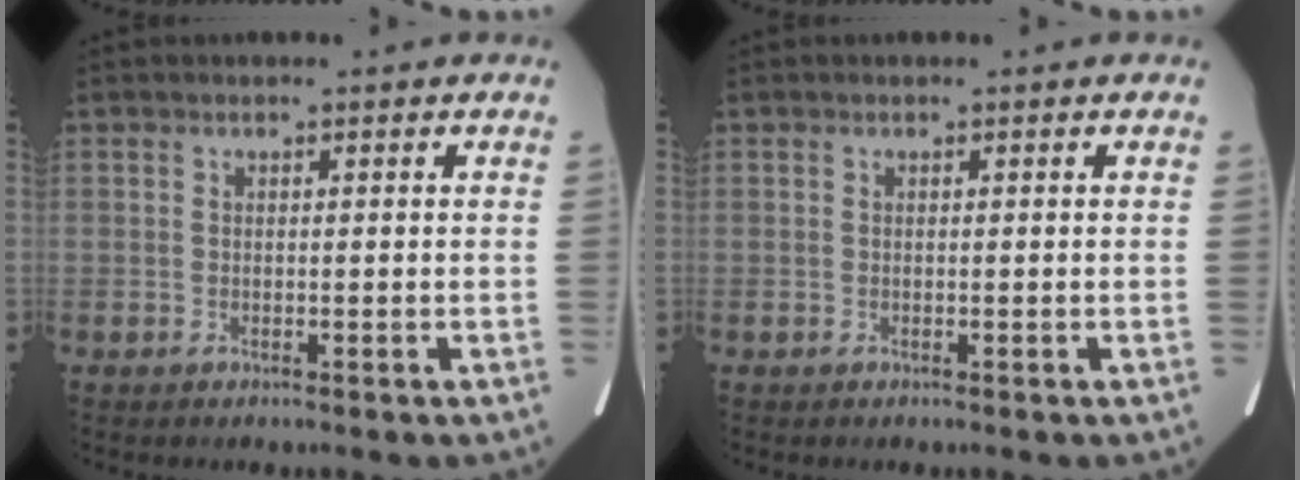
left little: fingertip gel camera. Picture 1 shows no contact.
{"total": 0.0}